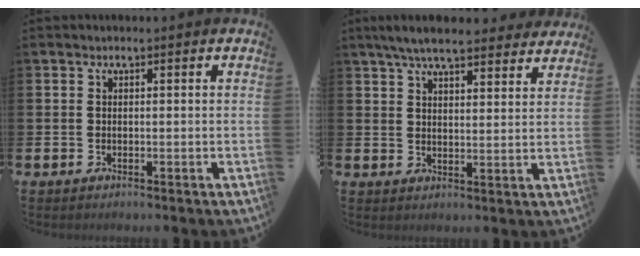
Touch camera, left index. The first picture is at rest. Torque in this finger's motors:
{"motor_torque": [1.10, -1.04, 0.41, 0.21]}